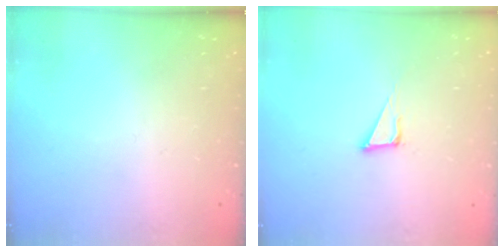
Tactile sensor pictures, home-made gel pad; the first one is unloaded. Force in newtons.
{"total": 3.9, "press": 3.9, "slide": 0.2}